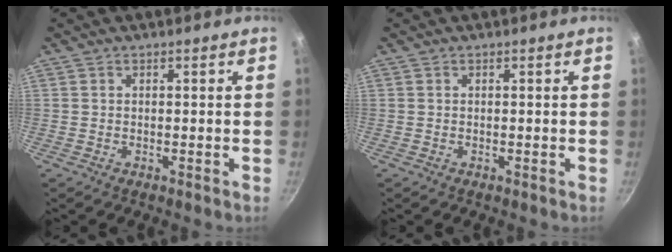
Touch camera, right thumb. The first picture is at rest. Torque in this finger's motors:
{"motor_torque": [-0.04, -0.05, 0.12, 0.03, 0.02]}